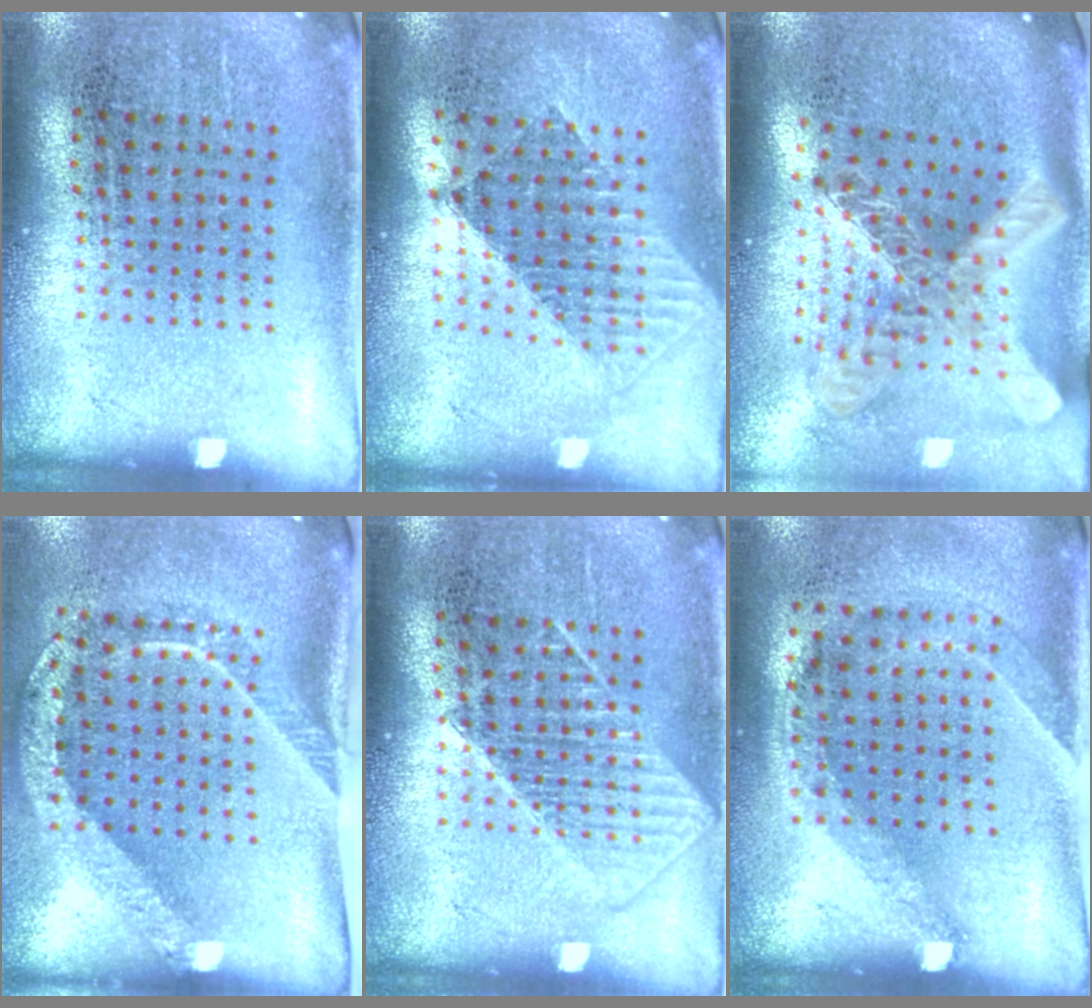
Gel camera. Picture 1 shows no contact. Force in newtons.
{"total": 1.6, "press": 1.3, "slide": 0.9}
{"total": 3.0, "press": 2.1, "slide": 2.2}
{"total": 2.4, "press": 1.7, "slide": 1.7}
{"total": 1.8, "press": 1.8, "slide": 0.4}
{"total": 1.4, "press": 1.0, "slide": 1.0}